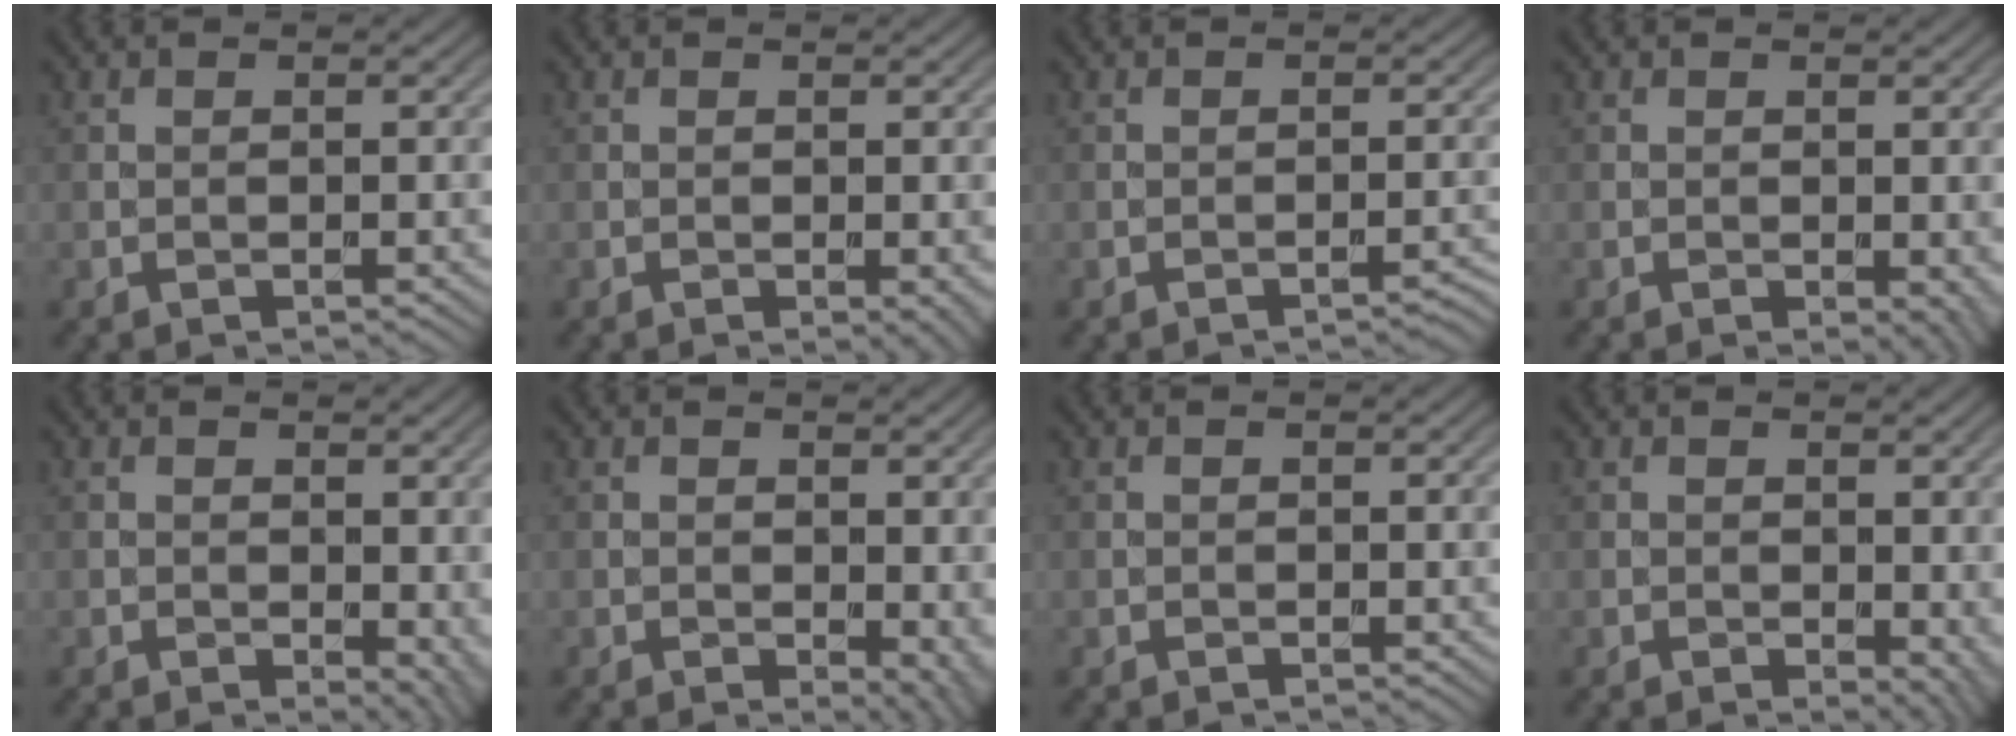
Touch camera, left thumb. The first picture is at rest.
{"total": 0.8, "force": [-0.2, 0.1, 0.8], "torque": [-0.009, -0.004, -0.003]}
{"total": 1.4, "force": [-1.3, 0.1, 0.6], "torque": [-0.004, 0.009, -0.020]}
{"total": 1.5, "force": [-0.3, 0.8, 1.2], "torque": [-0.012, -0.005, -0.001]}
{"total": 3.4, "force": [-0.1, 2.1, 2.6], "torque": [-0.023, -0.007, 0.001]}
{"total": 3.5, "force": [-0.3, 2.0, 2.9], "torque": [-0.028, -0.005, -0.001]}
{"total": 0.0}
{"total": 3.0, "force": [-0.1, 1.9, 2.3], "torque": [-0.021, -0.006, 0.001]}